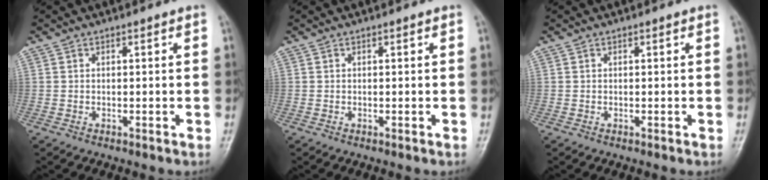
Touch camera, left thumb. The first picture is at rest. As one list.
[{"total": 0.0}, {"total": 0.0}]